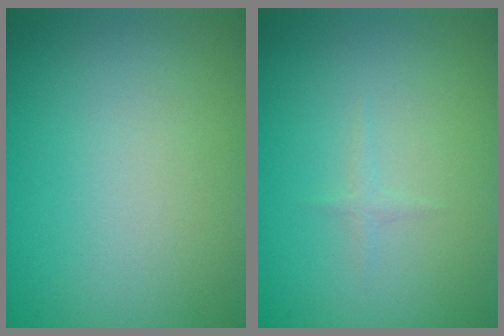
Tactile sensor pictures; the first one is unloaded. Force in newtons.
{"total": 0.6, "press": 0.6, "slide": 0.1}